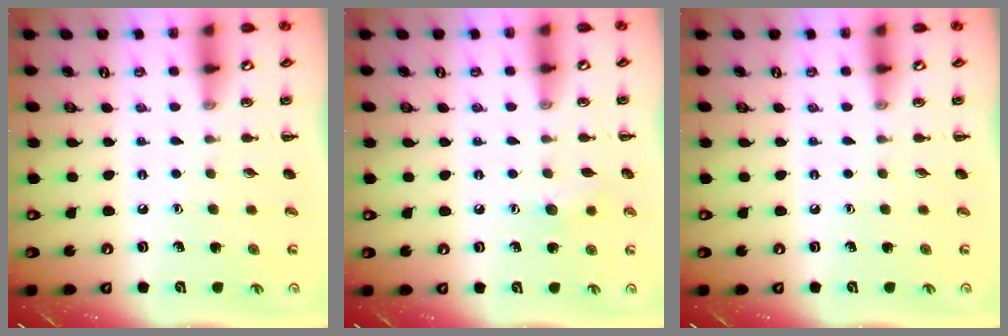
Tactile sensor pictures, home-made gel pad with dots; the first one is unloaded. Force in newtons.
{"total": 6.1, "press": 6.0, "slide": 1.3}
{"total": 0.0}